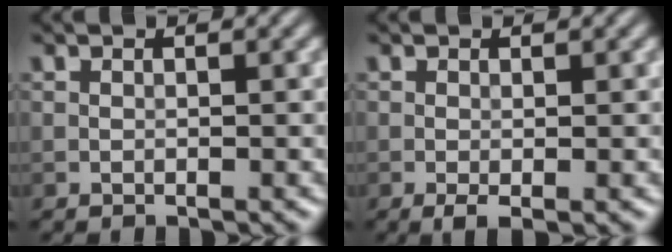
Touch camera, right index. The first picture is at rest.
{"total": 1.2, "force": [-0.4, 0.3, 1.1], "torque": [-0.023, -0.004, -0.007]}